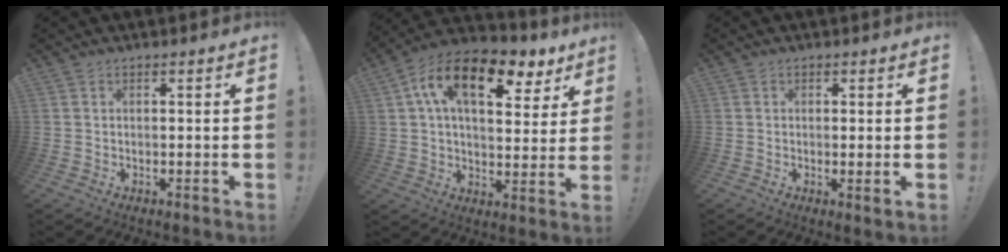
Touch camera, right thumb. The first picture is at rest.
{"total": 17.1, "force": [7.5, 8.6, 12.8], "torque": [-0.206, -0.025, 0.125]}
{"total": 1.9, "force": [0.6, 0.2, 1.8], "torque": [-0.021, -0.004, 0.008]}